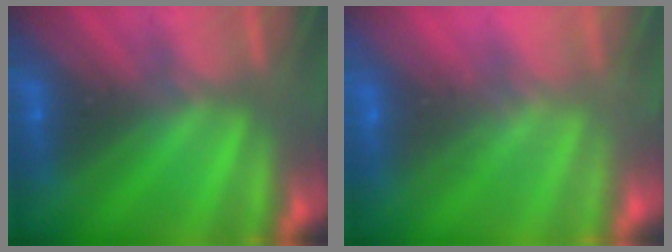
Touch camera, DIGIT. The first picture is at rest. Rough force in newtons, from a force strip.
{"total": 5.9}